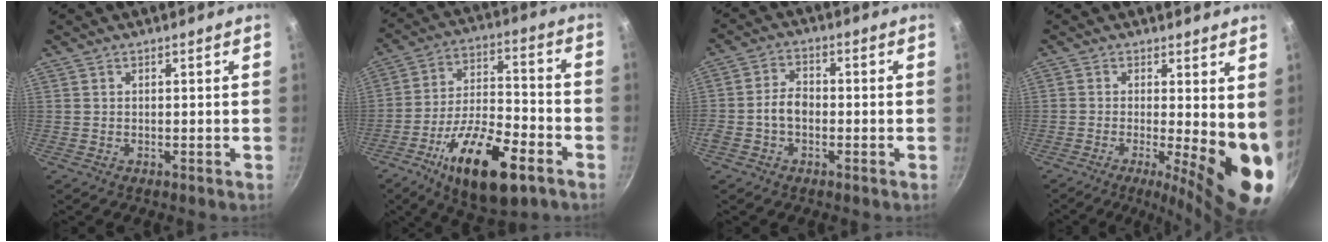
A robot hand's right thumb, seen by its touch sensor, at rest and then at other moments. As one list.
[{"total": 20.4, "force": [-10.3, 7.9, 15.7], "torque": [-0.252, 0.040, -0.173]}, {"total": 4.8, "force": [-1.3, 3.4, 3.2], "torque": [-0.048, 0.024, -0.030]}, {"total": 12.5, "force": [-1.0, 3.5, 11.9], "torque": [-0.147, -0.022, -0.013]}]